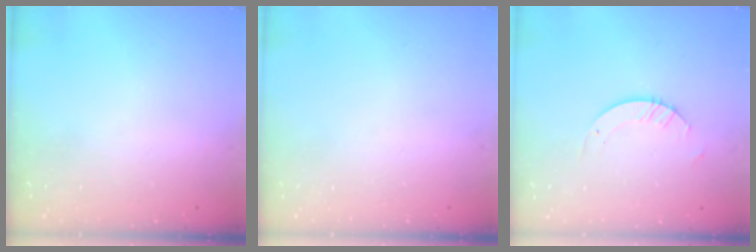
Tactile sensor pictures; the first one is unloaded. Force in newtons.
{"total": 0.0}
{"total": 3.7, "press": 3.7, "slide": 0.2}